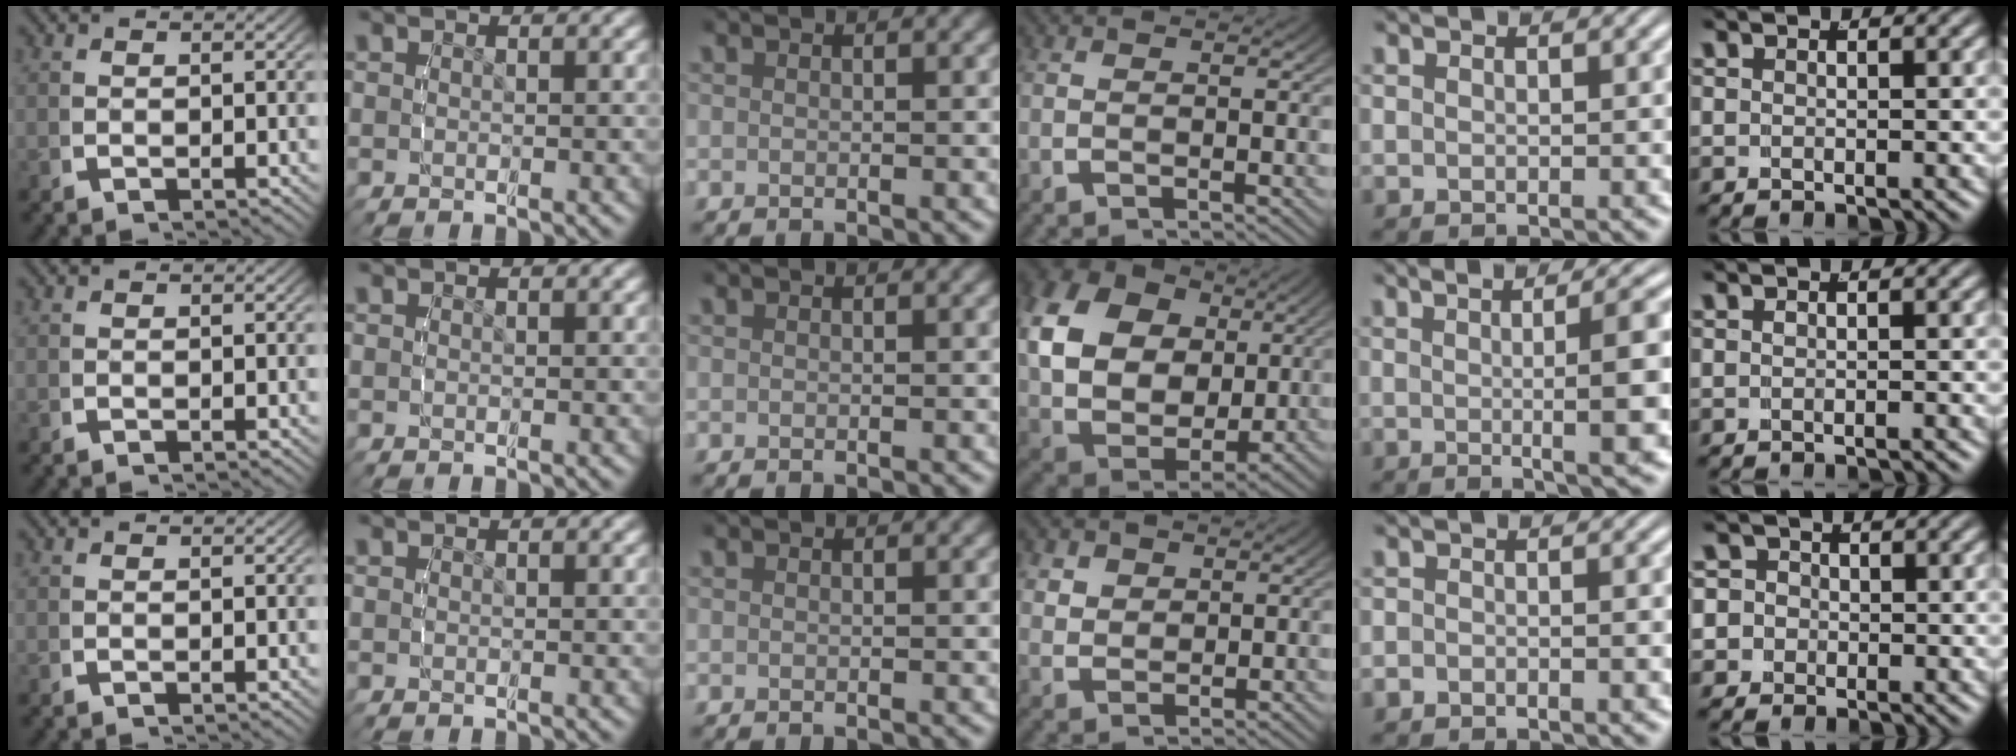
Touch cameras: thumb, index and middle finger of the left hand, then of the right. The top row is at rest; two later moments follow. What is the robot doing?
{"motion": "lift_and_place", "object": "cloth"}